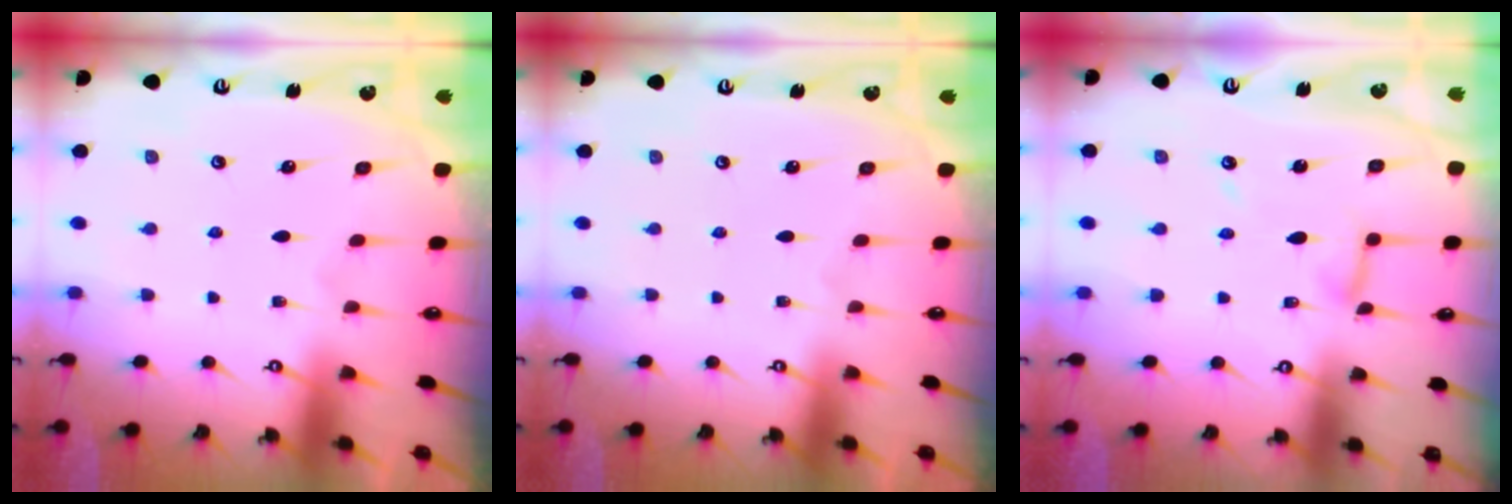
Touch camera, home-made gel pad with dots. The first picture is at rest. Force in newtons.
{"total": 0.0}
{"total": 6.1, "press": 6.1, "slide": 0.3}